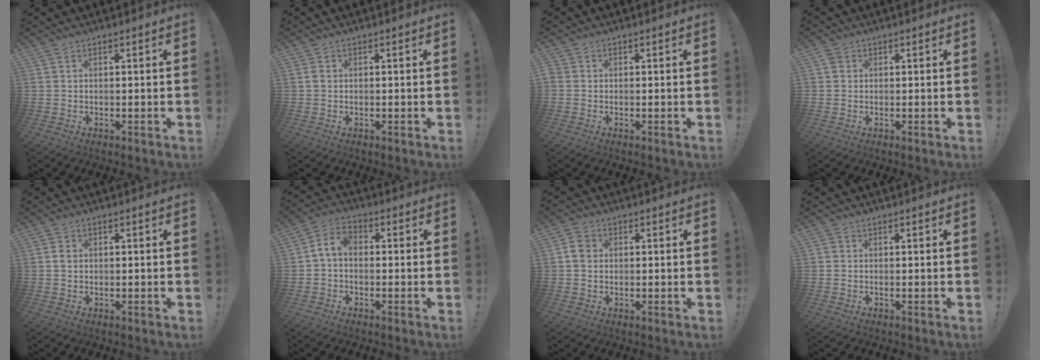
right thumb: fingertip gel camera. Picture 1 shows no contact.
{"total": 1.0, "force": [0.0, 0.7, 0.6], "torque": [-0.013, 0.004, 0.000]}
{"total": 0.7, "force": [-0.3, 0.5, 0.4], "torque": [-0.009, 0.003, -0.004]}
{"total": 1.7, "force": [0.7, 1.5, 0.5], "torque": [-0.005, 0.000, 0.012]}
{"total": 1.5, "force": [0.2, 1.2, 0.8], "torque": [-0.006, 0.003, 0.000]}
{"total": 5.6, "force": [-0.5, 3.6, 4.3], "torque": [-0.091, 0.013, -0.009]}
{"total": 4.1, "force": [0.4, 3.4, 2.3], "torque": [-0.035, 0.008, 0.010]}
{"total": 0.6, "force": [-0.2, 0.6, 0.1], "torque": [-0.003, 0.003, -0.002]}